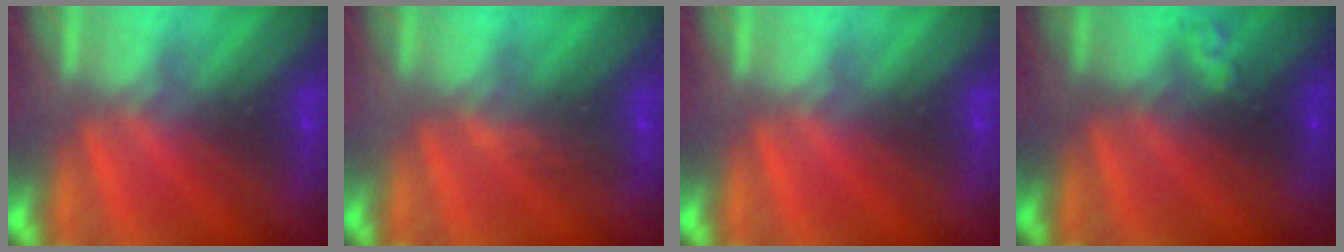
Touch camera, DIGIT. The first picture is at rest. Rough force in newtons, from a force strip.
{"total": 2.8}
{"total": 0.0}
{"total": 2.2}